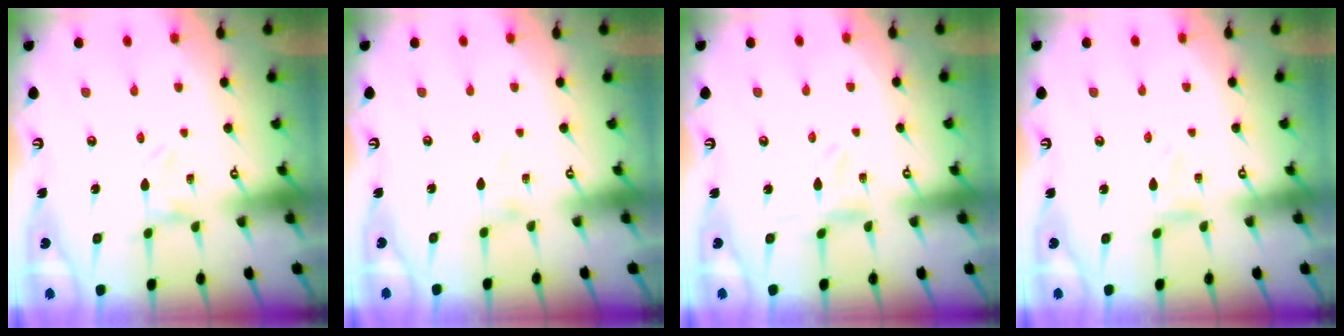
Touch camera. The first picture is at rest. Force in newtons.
{"total": 0.0}
{"total": 0.5, "press": 0.5, "slide": 0.2}
{"total": 0.6, "press": 0.5, "slide": 0.2}